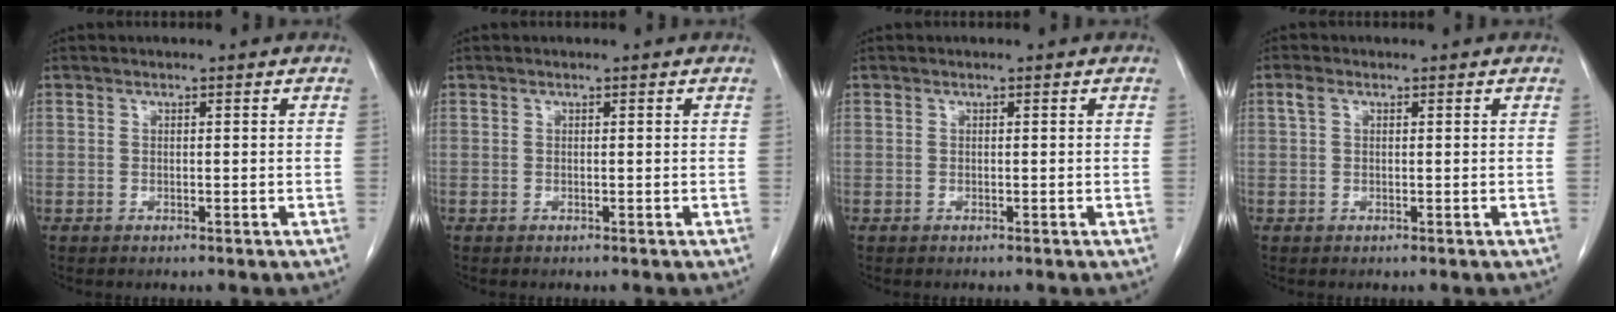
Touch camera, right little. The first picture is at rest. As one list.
[{"total": 0.0}, {"total": 0.0}, {"total": 1.4, "force": [0.6, 0.8, 1.0], "torque": [-0.026, 0.016, 0.014]}]